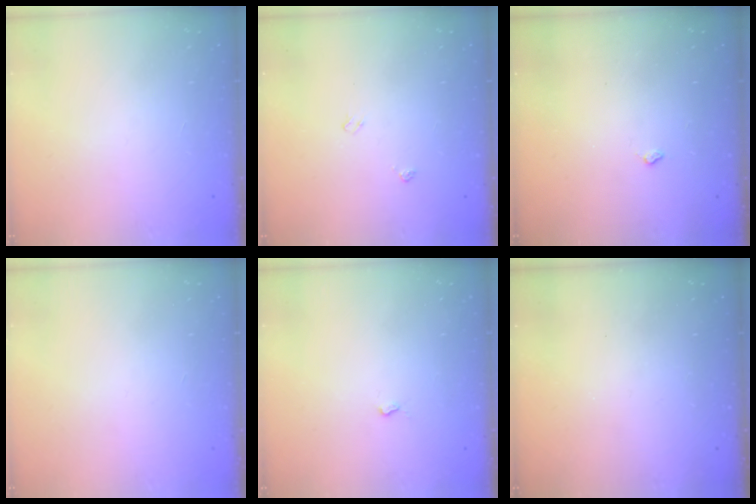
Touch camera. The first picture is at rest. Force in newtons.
{"total": 3.8, "press": 3.7, "slide": 0.6}
{"total": 2.7, "press": 2.6, "slide": 0.4}
{"total": 0.0}
{"total": 1.9, "press": 1.9, "slide": 0.4}
{"total": 0.0}